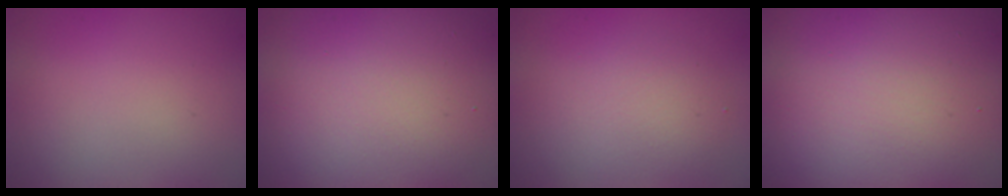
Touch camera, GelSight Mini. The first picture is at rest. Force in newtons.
{"total": 18.3, "press": 18.2, "slide": 1.6}
{"total": 2.5, "press": 2.5, "slide": 0.2}
{"total": 30.8, "press": 30.8, "slide": 1.1}